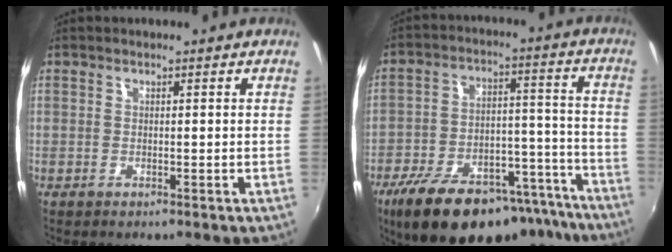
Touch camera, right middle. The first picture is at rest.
{"total": 25.7, "force": [-19.0, 10.3, 13.9], "torque": [-0.242, -0.002, -0.259]}